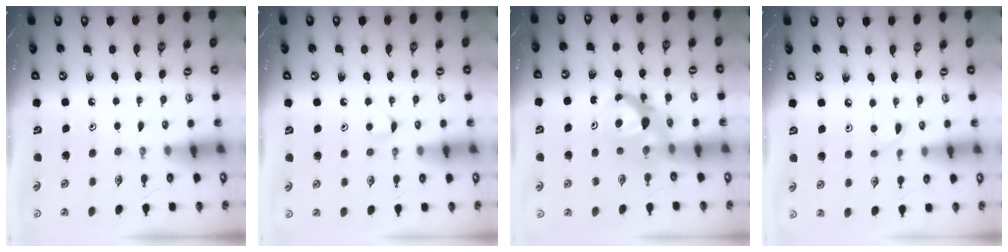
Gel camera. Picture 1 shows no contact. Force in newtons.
{"total": 3.4, "press": 3.4, "slide": 0.5}
{"total": 7.1, "press": 7.1, "slide": 0.5}
{"total": 2.2, "press": 2.1, "slide": 0.3}